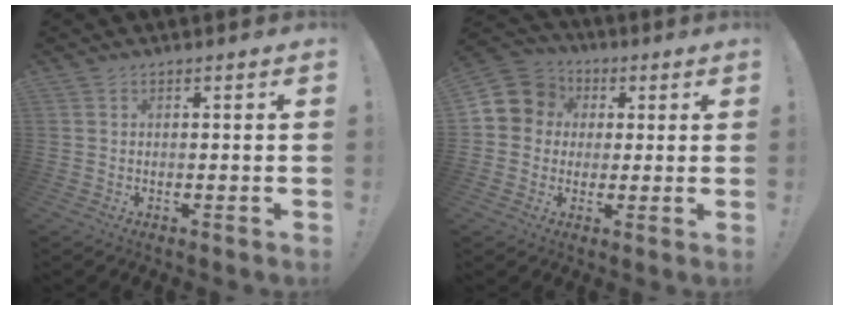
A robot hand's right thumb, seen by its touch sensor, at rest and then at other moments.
{"total": 9.6, "force": [1.8, 9.0, 2.8], "torque": [-0.052, 0.002, 0.041]}